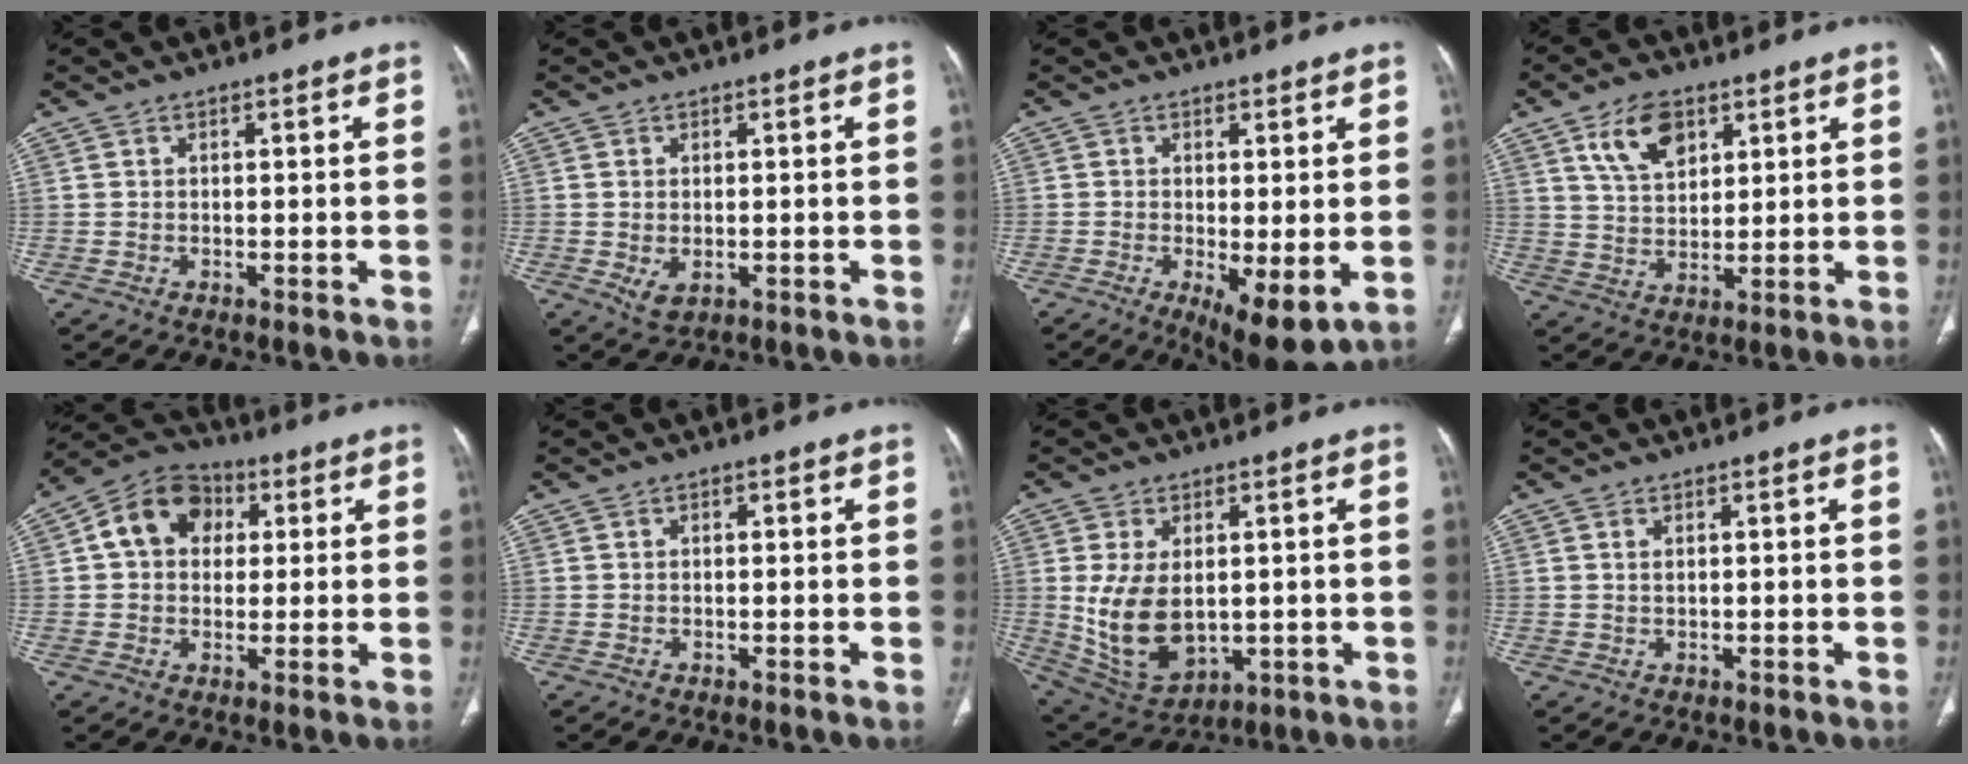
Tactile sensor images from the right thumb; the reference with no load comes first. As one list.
[{"total": 3.0, "force": [-0.5, 1.9, 2.3], "torque": [-0.042, -0.006, 0.001]}, {"total": 8.5, "force": [-2.0, 3.0, 7.7], "torque": [-0.120, -0.024, -0.024]}, {"total": 9.1, "force": [4.9, 5.0, 5.8], "torque": [-0.088, -0.023, 0.096]}, {"total": 11.3, "force": [2.7, 8.9, 6.4], "torque": [-0.084, 0.015, 0.034]}, {"total": 0.7, "force": [0.3, 0.3, 0.5], "torque": [-0.006, 0.001, 0.005]}, {"total": 12.8, "force": [0.2, 8.0, 10.0], "torque": [-0.178, -0.011, 0.032]}, {"total": 0.9, "force": [0.5, 0.3, 0.7], "torque": [-0.015, 0.002, 0.013]}]